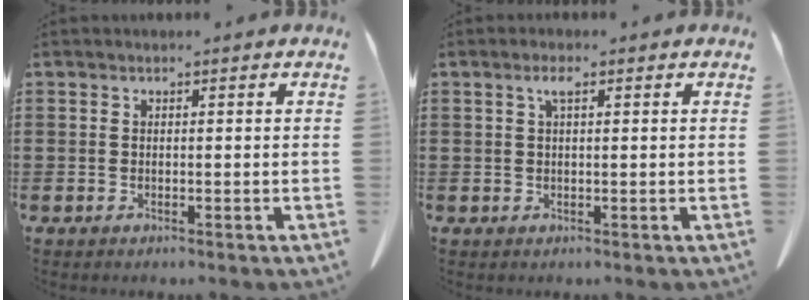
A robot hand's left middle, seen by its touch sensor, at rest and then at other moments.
{"total": 2.1, "force": [0.8, 0.6, 1.8], "torque": [-0.039, 0.007, 0.012]}